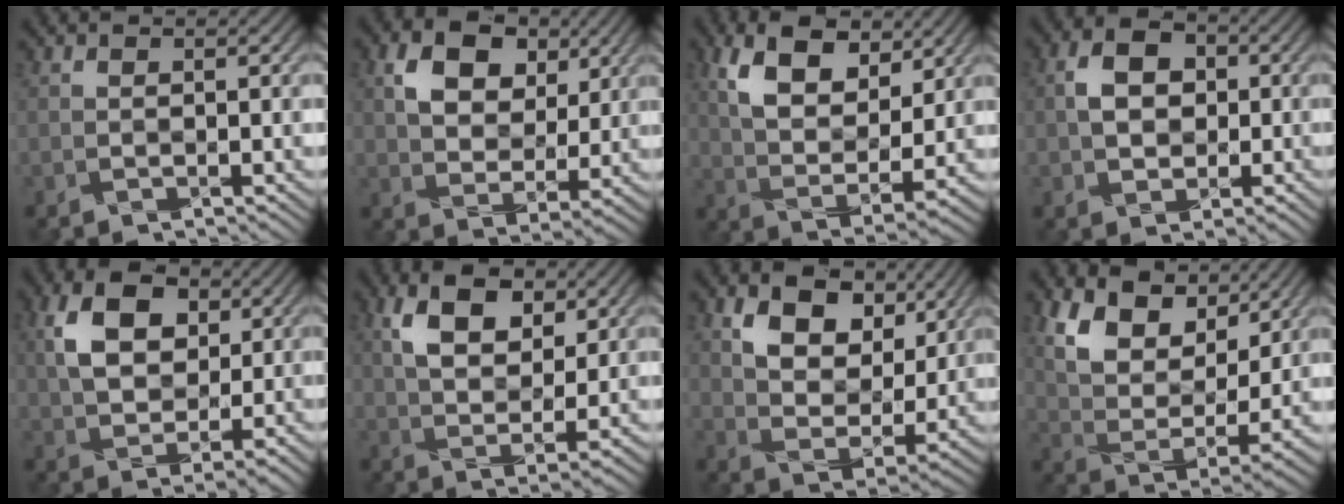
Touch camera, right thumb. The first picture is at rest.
{"total": 8.8, "force": [4.2, 5.8, 5.2], "torque": [-0.100, -0.002, 0.074]}
{"total": 10.8, "force": [5.6, 5.5, 7.3], "torque": [-0.148, 0.004, 0.110]}
{"total": 4.8, "force": [0.3, 3.7, 3.0], "torque": [-0.053, 0.006, 0.000]}
{"total": 8.0, "force": [2.4, 5.2, 5.5], "torque": [-0.111, 0.010, 0.041]}
{"total": 8.6, "force": [3.6, 4.6, 6.3], "torque": [-0.118, 0.004, 0.069]}
{"total": 10.7, "force": [5.5, 6.5, 6.4], "torque": [-0.123, -0.003, 0.093]}
{"total": 11.4, "force": [7.1, 6.0, 6.6], "torque": [-0.145, 0.008, 0.130]}